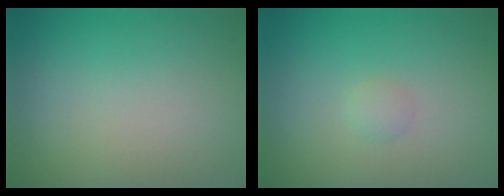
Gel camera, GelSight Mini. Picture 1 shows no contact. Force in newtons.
{"total": 0.7, "press": 0.7, "slide": 0.0}